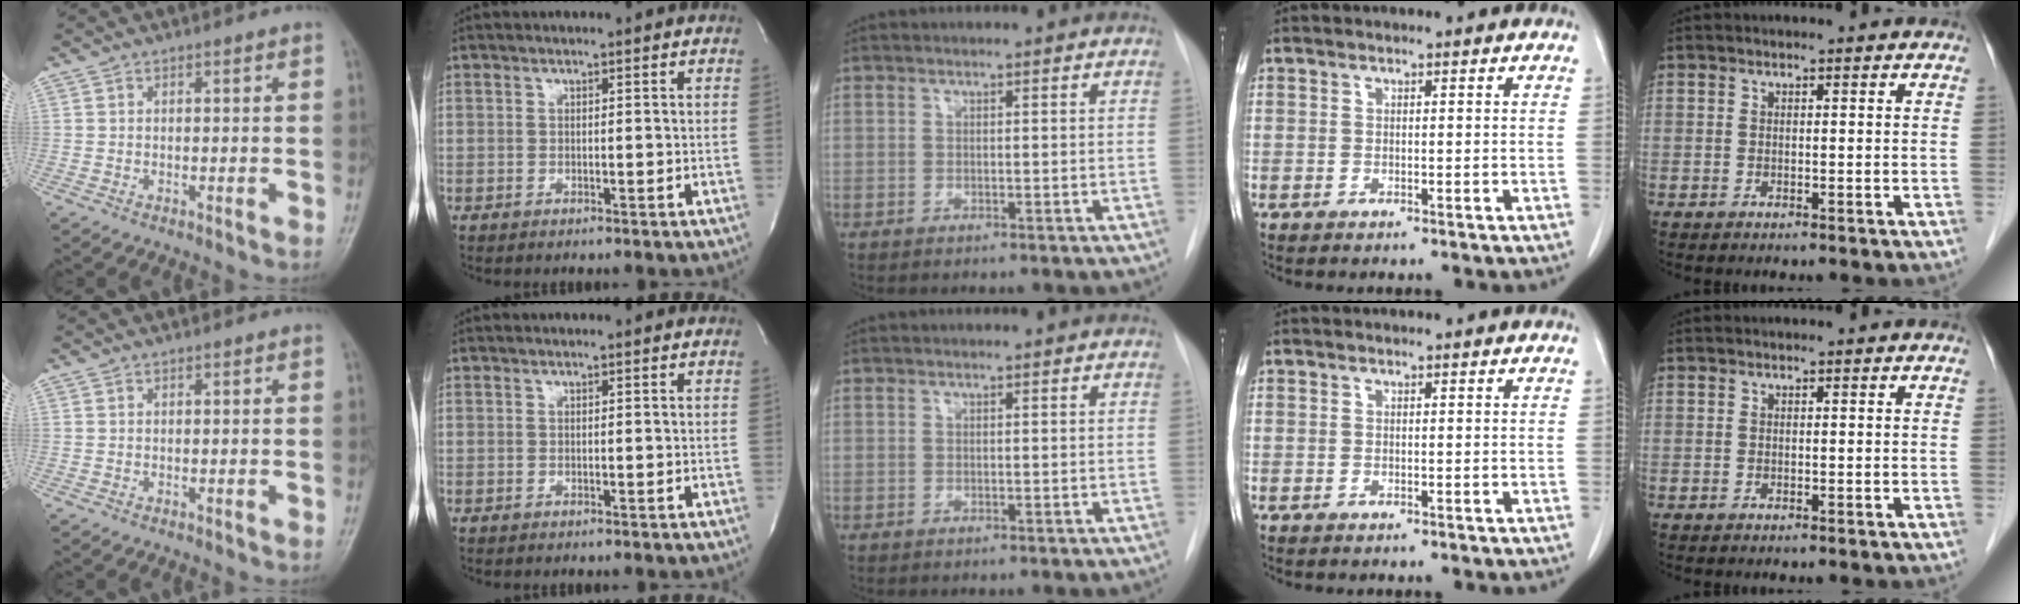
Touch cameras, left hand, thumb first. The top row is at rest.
{}